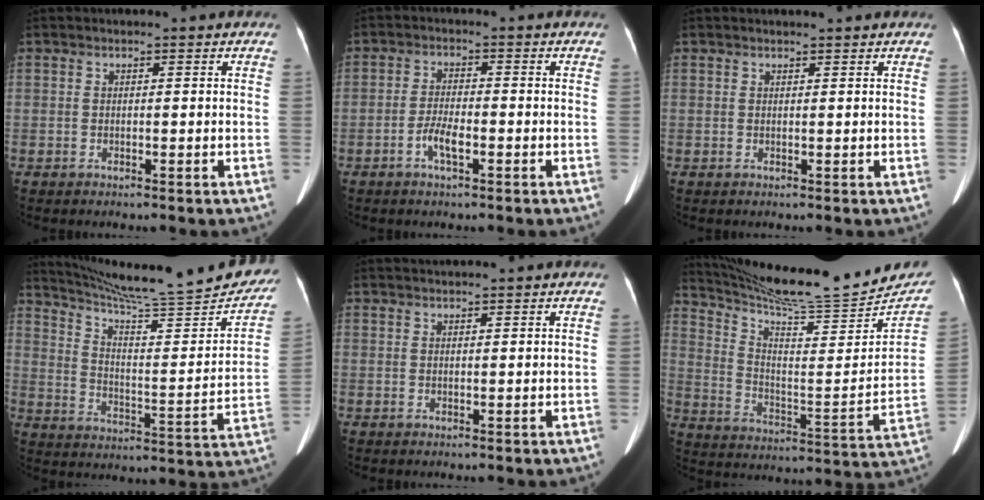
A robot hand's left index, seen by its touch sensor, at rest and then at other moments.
{"total": 3.3, "force": [-1.6, 0.7, 2.8], "torque": [-0.057, 0.001, -0.033]}
{"total": 2.4, "force": [2.3, 0.1, 0.7], "torque": [-0.009, 0.015, 0.028]}
{"total": 26.7, "force": [24.3, 2.1, 10.9], "torque": [-0.167, -0.066, 0.323]}
{"total": 2.5, "force": [2.4, -0.3, 0.7], "torque": [-0.006, 0.027, 0.042]}
{"total": 21.3, "force": [19.9, 0.9, 7.6], "torque": [-0.131, -0.065, 0.294]}